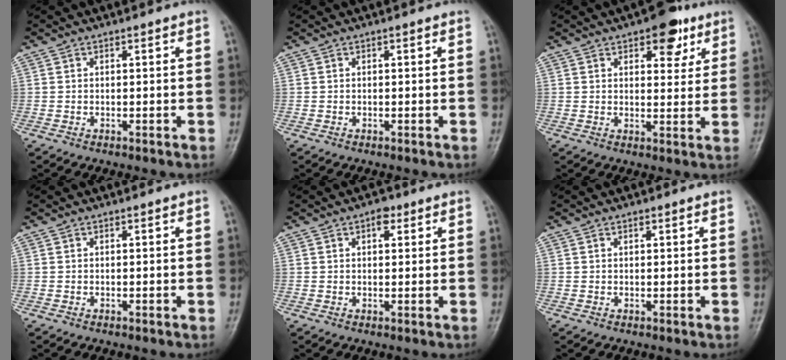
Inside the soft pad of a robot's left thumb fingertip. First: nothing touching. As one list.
[{"total": 0.0}, {"total": 7.7, "force": [4.3, 4.0, 4.9], "torque": [-0.031, -0.016, 0.052]}, {"total": 0.0}, {"total": 2.6, "force": [1.3, 1.5, 1.7], "torque": [-0.012, -0.002, 0.017]}, {"total": 0.6, "force": [0.5, 0.3, 0.3], "torque": [-0.004, -0.003, 0.008]}]